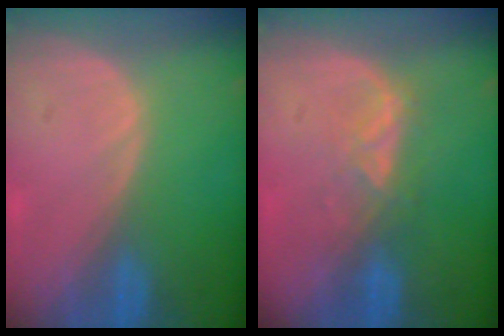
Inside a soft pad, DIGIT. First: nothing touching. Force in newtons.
{"total": 3.4, "press": 3.3, "slide": 0.6}